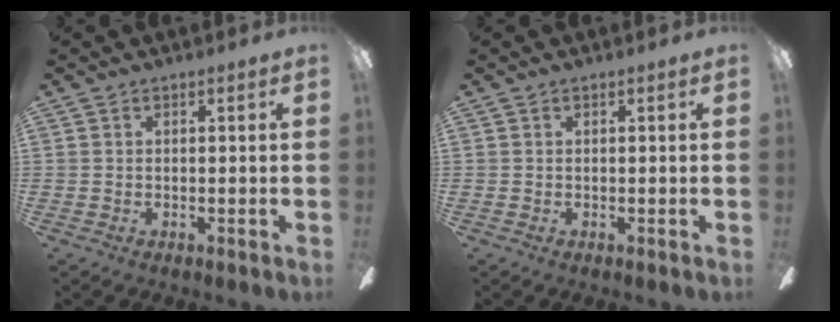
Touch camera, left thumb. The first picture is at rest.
{"total": 0.0}